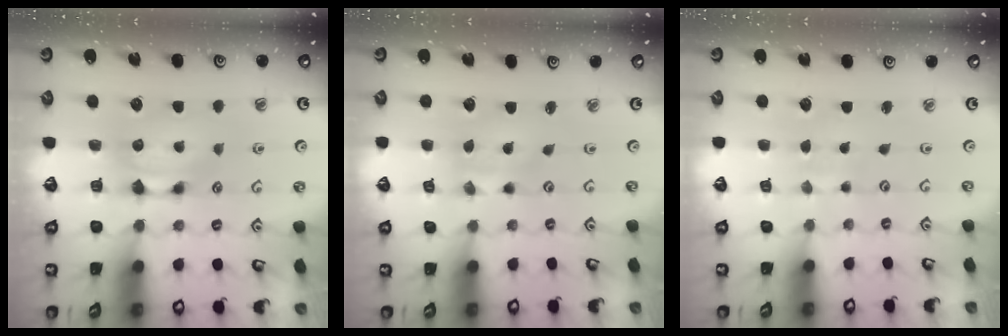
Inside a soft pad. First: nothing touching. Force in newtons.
{"total": 1.8, "press": 1.5, "slide": 1.1}
{"total": 5.1, "press": 5.1, "slide": 0.2}